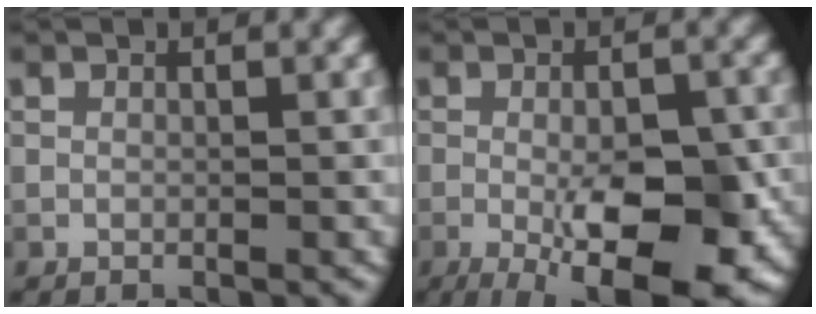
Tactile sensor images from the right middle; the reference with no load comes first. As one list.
[{"total": 11.4, "force": [-3.7, 4.4, 9.8], "torque": [-0.130, -0.014, -0.045]}]